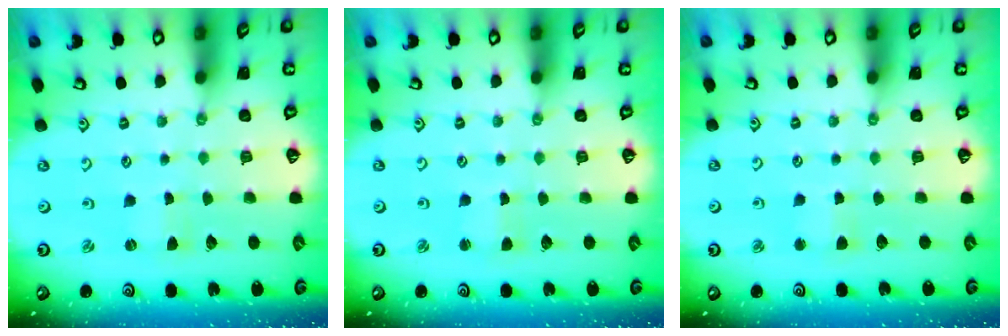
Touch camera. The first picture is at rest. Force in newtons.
{"total": 2.2, "press": 2.1, "slide": 0.3}
{"total": 3.1, "press": 3.1, "slide": 0.3}